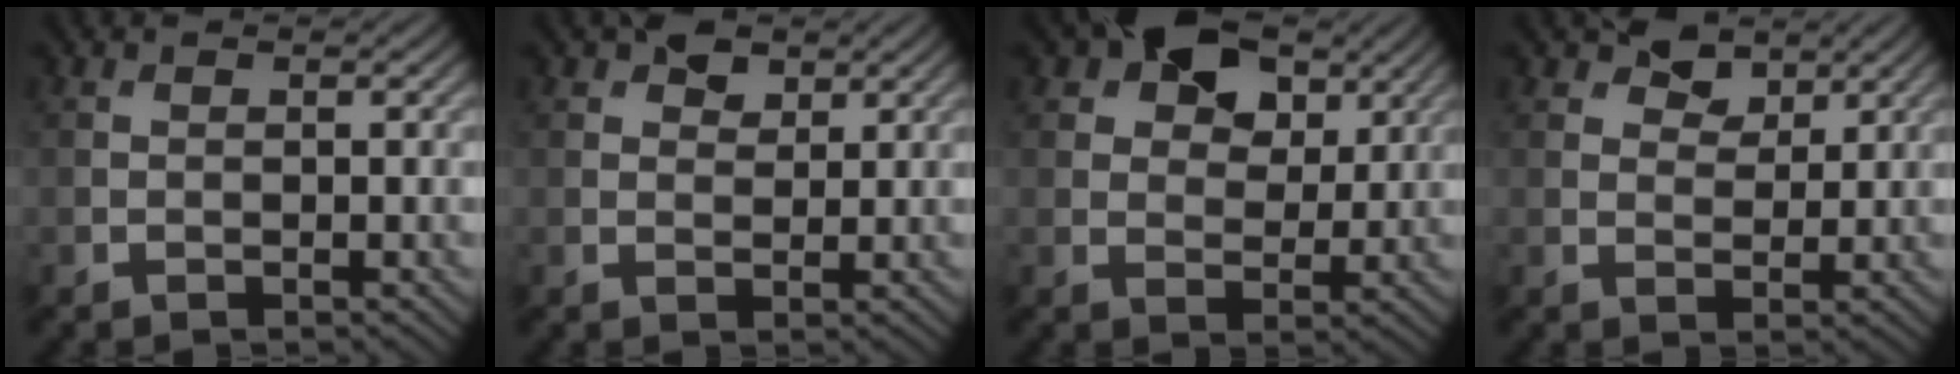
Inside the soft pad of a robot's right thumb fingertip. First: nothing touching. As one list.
[{"total": 2.8, "force": [1.8, 1.7, 1.3], "torque": [-0.020, -0.001, 0.031]}, {"total": 8.9, "force": [4.7, 5.5, 5.1], "torque": [-0.094, 0.007, 0.071]}, {"total": 3.8, "force": [2.6, 2.2, 1.6], "torque": [-0.030, 0.001, 0.046]}]